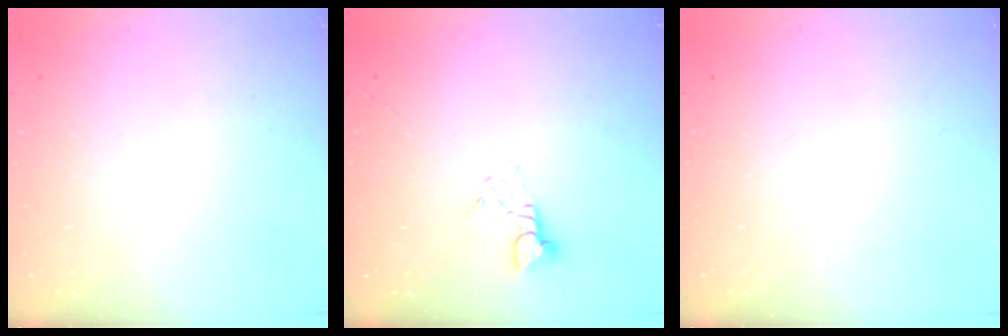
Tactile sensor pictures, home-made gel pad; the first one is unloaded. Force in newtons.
{"total": 2.7, "press": 2.7, "slide": 0.3}
{"total": 0.0}